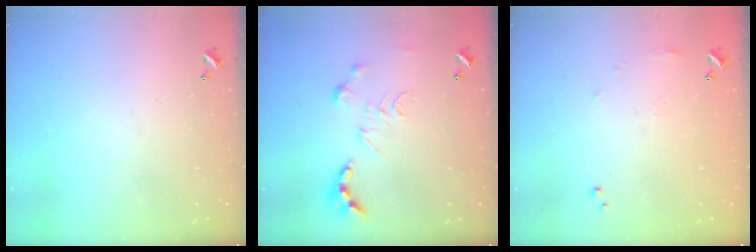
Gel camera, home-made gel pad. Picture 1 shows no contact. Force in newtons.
{"total": 0.0}
{"total": 5.4, "press": 5.3, "slide": 0.6}